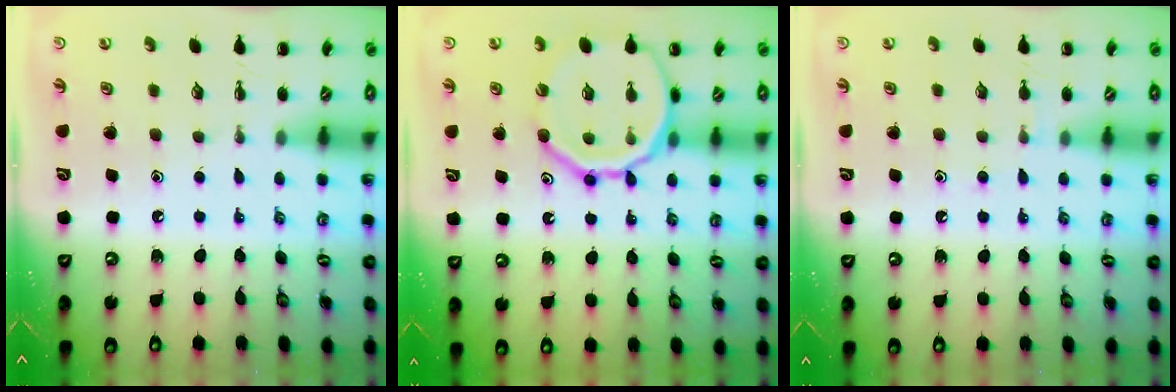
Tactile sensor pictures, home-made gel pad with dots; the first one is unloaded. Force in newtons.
{"total": 17.3, "press": 17.2, "slide": 2.1}
{"total": 5.2, "press": 4.9, "slide": 1.6}